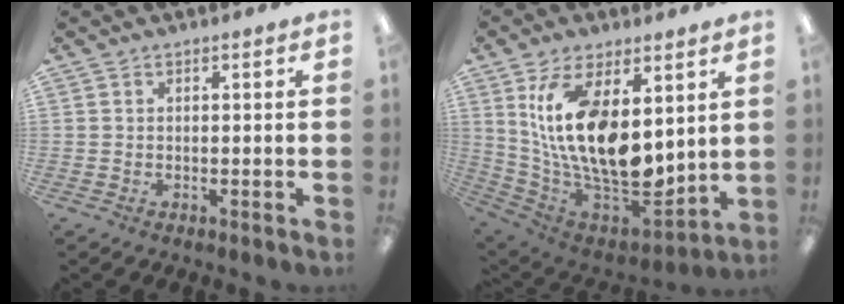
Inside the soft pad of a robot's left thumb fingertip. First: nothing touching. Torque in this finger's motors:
{"motor_torque": [0.37, 0.87, 1.30, -1.47, 0.40]}